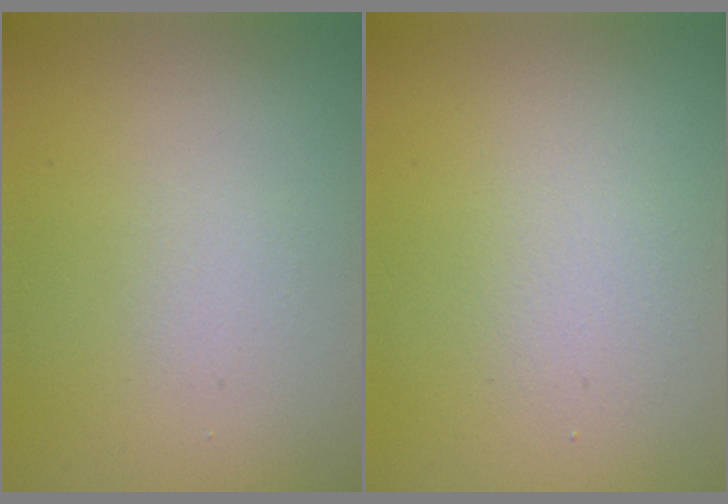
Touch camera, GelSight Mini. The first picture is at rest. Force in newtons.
{"total": 1.6, "press": 1.6, "slide": 0.0}